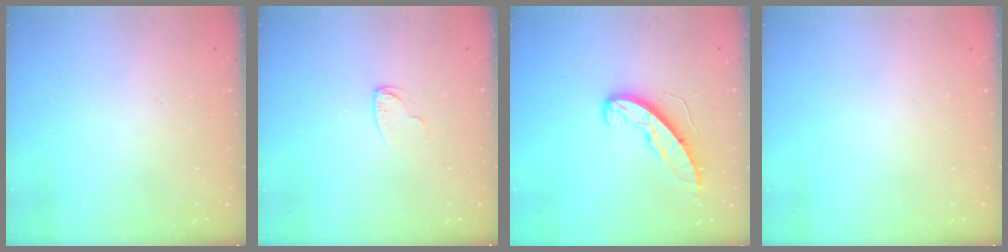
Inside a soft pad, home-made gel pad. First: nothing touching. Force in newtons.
{"total": 3.7, "press": 3.6, "slide": 0.3}
{"total": 8.9, "press": 8.9, "slide": 0.5}
{"total": 0.0}